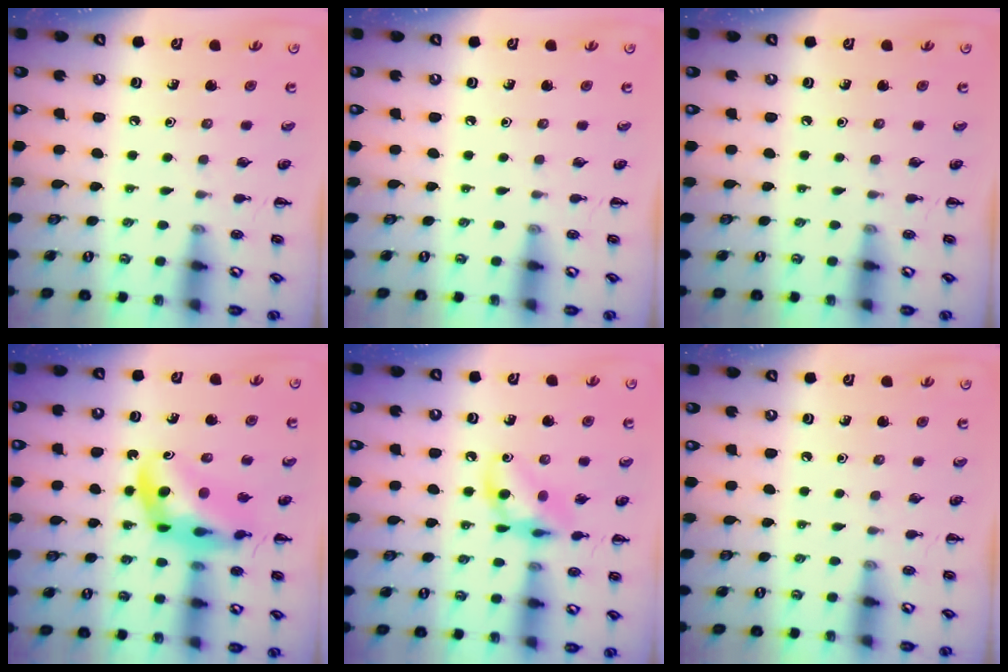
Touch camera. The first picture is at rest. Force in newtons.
{"total": 0.0}
{"total": 0.0}
{"total": 12.9, "press": 12.3, "slide": 3.7}
{"total": 11.0, "press": 11.0, "slide": 1.0}
{"total": 0.0}